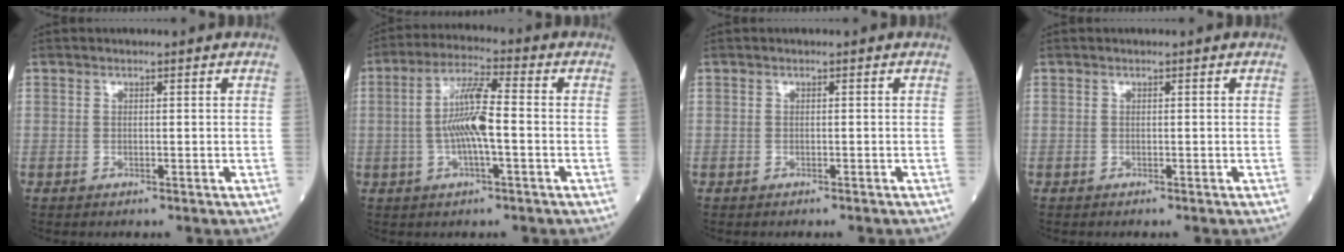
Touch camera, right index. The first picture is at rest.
{"total": 8.3, "force": [-0.9, 1.0, 8.2], "torque": [-0.162, 0.010, -0.022]}
{"total": 0.6, "force": [-0.6, 0.0, 0.2], "torque": [-0.006, -0.001, -0.009]}
{"total": 0.0}